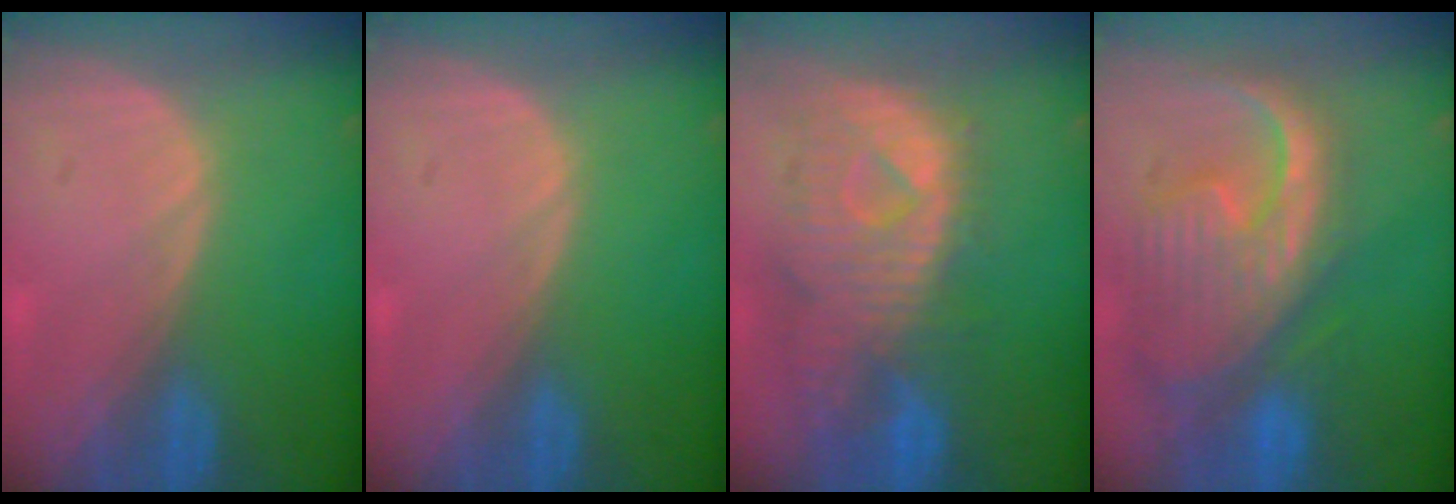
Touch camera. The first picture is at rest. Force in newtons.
{"total": 0.0}
{"total": 11.5, "press": 9.9, "slide": 5.8}
{"total": 12.8, "press": 10.9, "slide": 6.6}